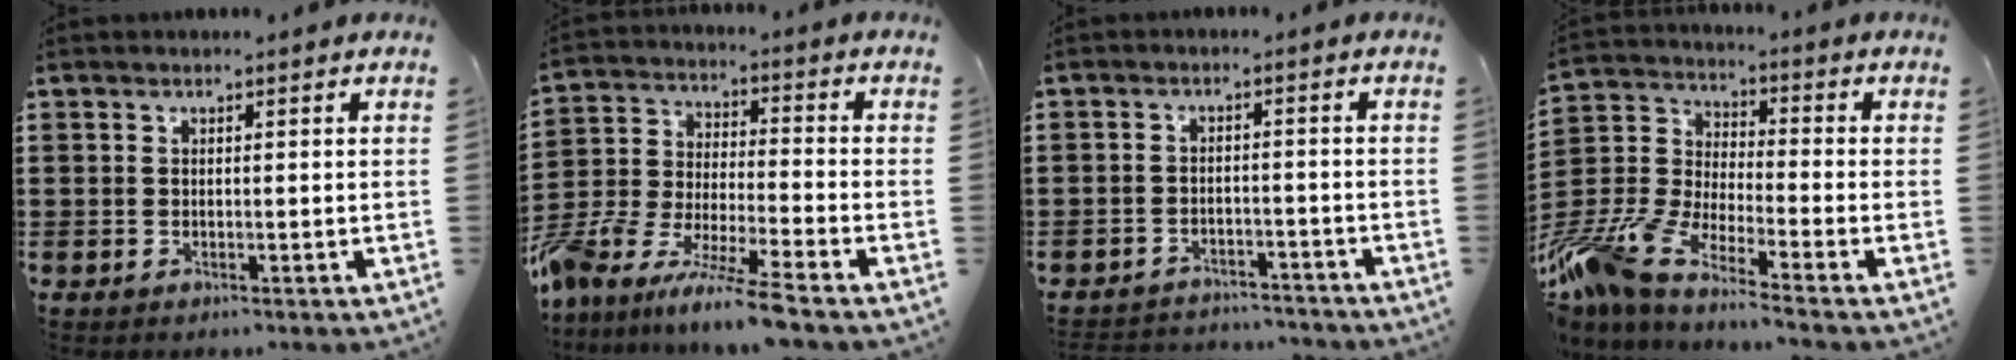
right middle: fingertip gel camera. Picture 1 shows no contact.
{"total": 9.2, "force": [-8.5, -0.6, 3.7], "torque": [-0.088, -0.011, -0.178]}
{"total": 3.2, "force": [-3.2, 0.5, -0.3], "torque": [-0.003, -0.002, -0.069]}
{"total": 8.6, "force": [-7.6, 0.8, 3.8], "torque": [-0.118, -0.011, -0.164]}